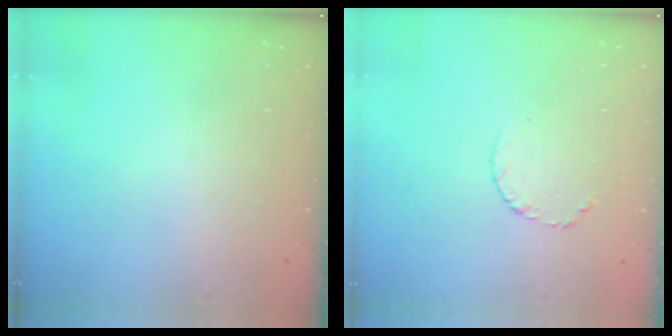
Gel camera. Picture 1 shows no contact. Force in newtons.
{"total": 3.3, "press": 3.3, "slide": 0.3}